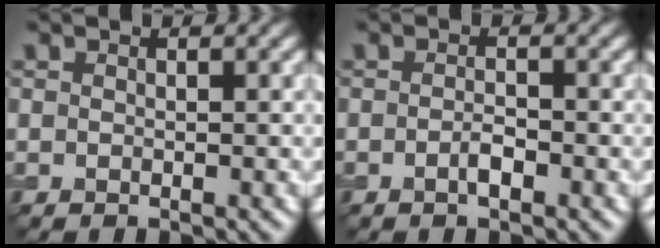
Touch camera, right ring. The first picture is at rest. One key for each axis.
{"total": 1.3, "fx": -0.6, "fy": 0.3, "fz": 1.1, "tx": -0.022, "ty": 0.001, "tz": -0.012}